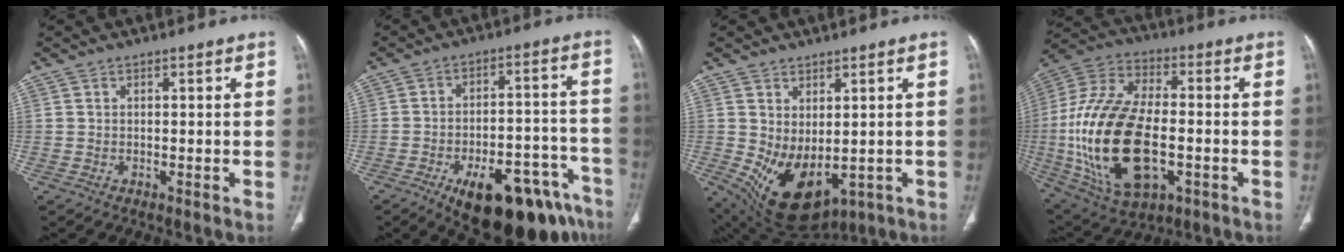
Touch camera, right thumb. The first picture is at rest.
{"total": 21.8, "force": [-13.3, 9.0, 14.7], "torque": [-0.127, 0.081, -0.182]}
{"total": 12.3, "force": [-1.8, 7.2, 9.9], "torque": [-0.159, -0.011, 0.008]}
{"total": 25.8, "force": [-4.4, 13.7, 21.4], "torque": [-0.441, 0.008, -0.062]}